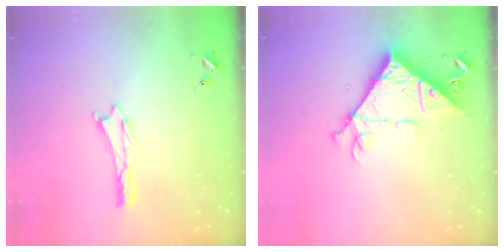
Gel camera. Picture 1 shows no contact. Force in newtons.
{"total": 9.8, "press": 9.7, "slide": 1.2}